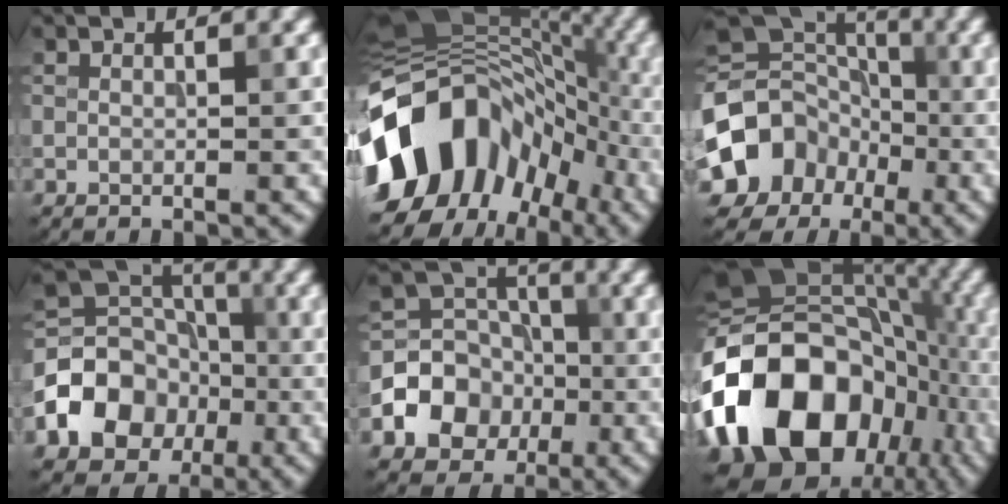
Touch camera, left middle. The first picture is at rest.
{"total": 16.1, "force": [-4.7, 12.0, 9.7], "torque": [-0.172, 0.009, -0.091]}
{"total": 9.1, "force": [-3.4, 7.4, 4.0], "torque": [-0.065, -0.001, -0.073]}
{"total": 8.6, "force": [-2.9, 7.0, 4.2], "torque": [-0.077, 0.001, -0.064]}
{"total": 6.7, "force": [-2.3, 5.6, 2.9], "torque": [-0.041, 0.003, -0.055]}
{"total": 19.9, "force": [-5.2, 14.5, 12.5], "torque": [-0.245, -0.007, -0.091]}